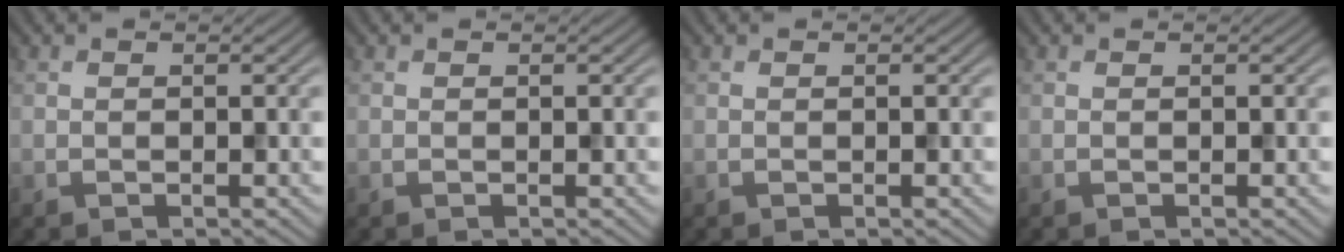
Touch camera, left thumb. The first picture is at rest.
{"total": 0.0}
{"total": 0.0}
{"total": 0.0}